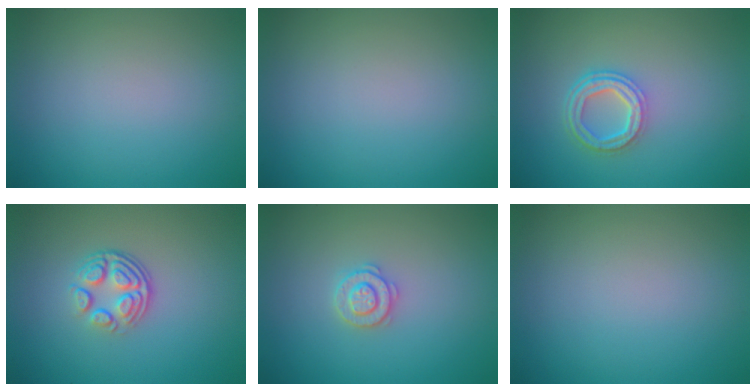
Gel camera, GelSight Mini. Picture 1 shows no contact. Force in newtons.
{"total": 0.0}
{"total": 3.8, "press": 2.9, "slide": 2.5}
{"total": 3.9, "press": 2.7, "slide": 2.8}
{"total": 2.2, "press": 2.2, "slide": 0.3}
{"total": 0.0}